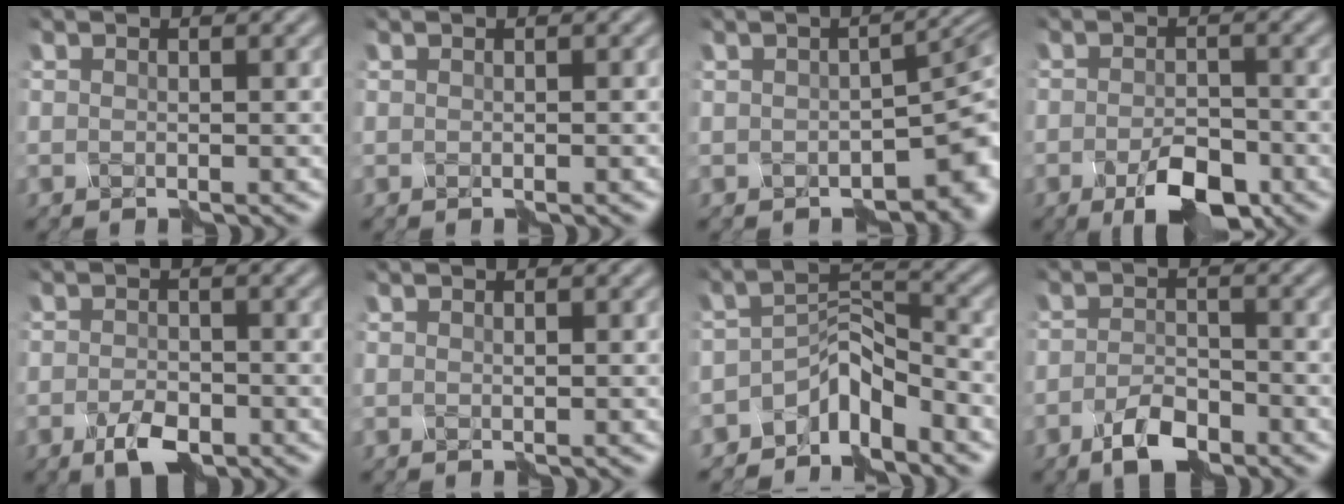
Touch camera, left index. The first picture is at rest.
{"total": 0.0}
{"total": 5.2, "force": [-3.1, 2.5, 3.4], "torque": [-0.029, -0.013, -0.041]}
{"total": 3.6, "force": [-2.4, 1.3, 2.4], "torque": [-0.052, 0.001, -0.042]}
{"total": 2.5, "force": [-1.7, 1.0, 1.5], "torque": [-0.038, 0.002, -0.035]}
{"total": 0.0}
{"total": 3.5, "force": [-3.0, 0.9, 1.6], "torque": [-0.024, 0.018, -0.058]}
{"total": 3.1, "force": [-2.4, 1.0, 1.7], "torque": [-0.042, 0.002, -0.048]}